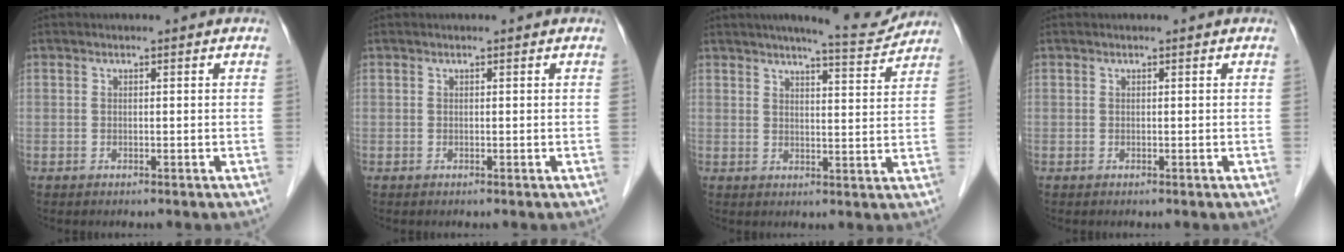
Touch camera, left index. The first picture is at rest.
{"total": 0.0}
{"total": 7.3, "force": [6.9, 0.2, 2.6], "torque": [-0.041, -0.009, 0.088]}
{"total": 0.0}